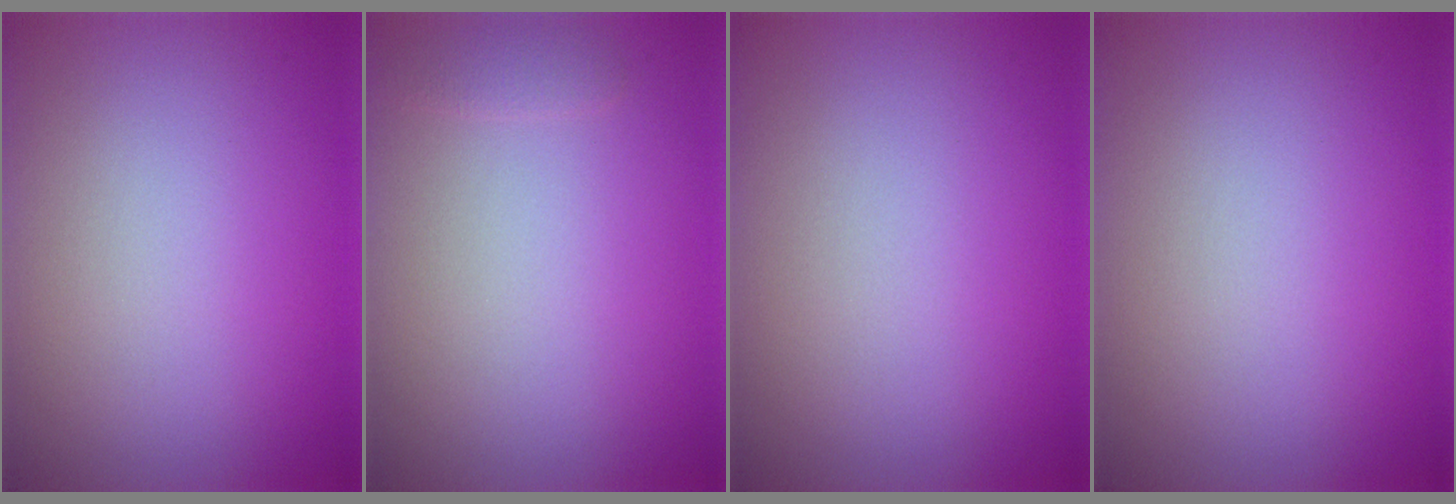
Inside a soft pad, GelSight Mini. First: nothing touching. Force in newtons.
{"total": 0.8, "press": 0.8, "slide": 0.1}
{"total": 0.0}
{"total": 0.0}